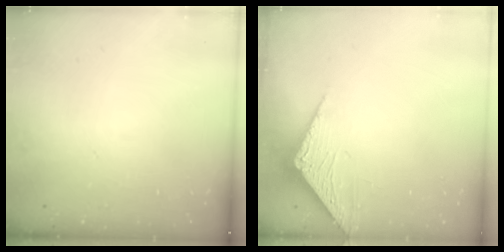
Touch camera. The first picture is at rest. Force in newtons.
{"total": 3.3, "press": 3.2, "slide": 0.3}